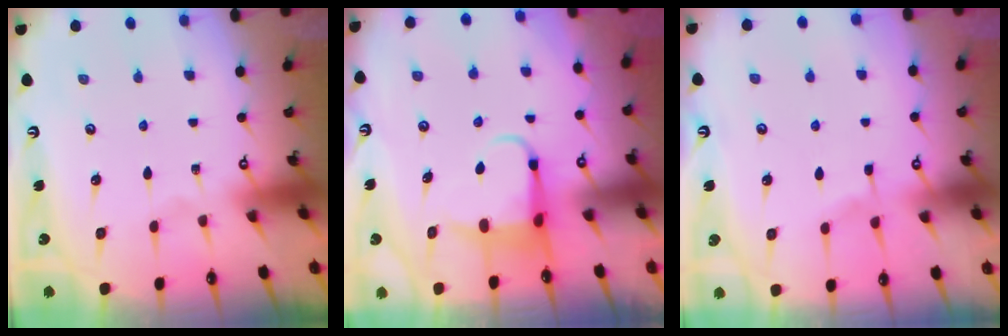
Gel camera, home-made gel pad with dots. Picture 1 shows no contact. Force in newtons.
{"total": 5.1, "press": 5.0, "slide": 0.4}
{"total": 3.3, "press": 3.3, "slide": 0.6}